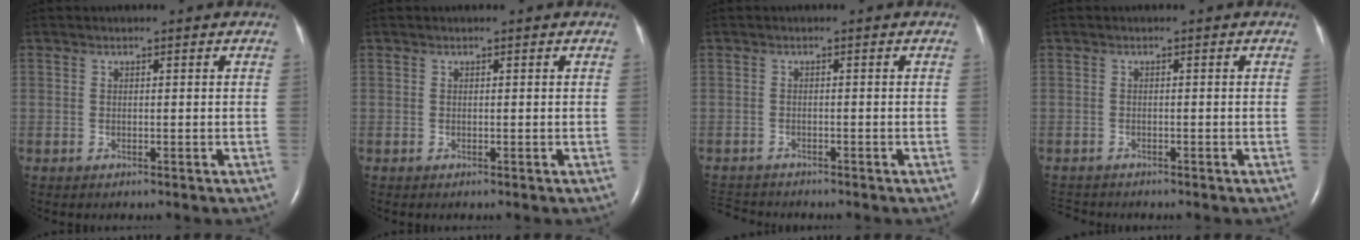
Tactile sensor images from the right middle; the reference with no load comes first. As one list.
[{"total": 0.0}, {"total": 3.6, "force": [-3.5, 0.7, 0.3], "torque": [-0.005, -0.014, -0.060]}, {"total": 2.4, "force": [-2.3, 0.6, 0.2], "torque": [-0.004, -0.010, -0.039]}]